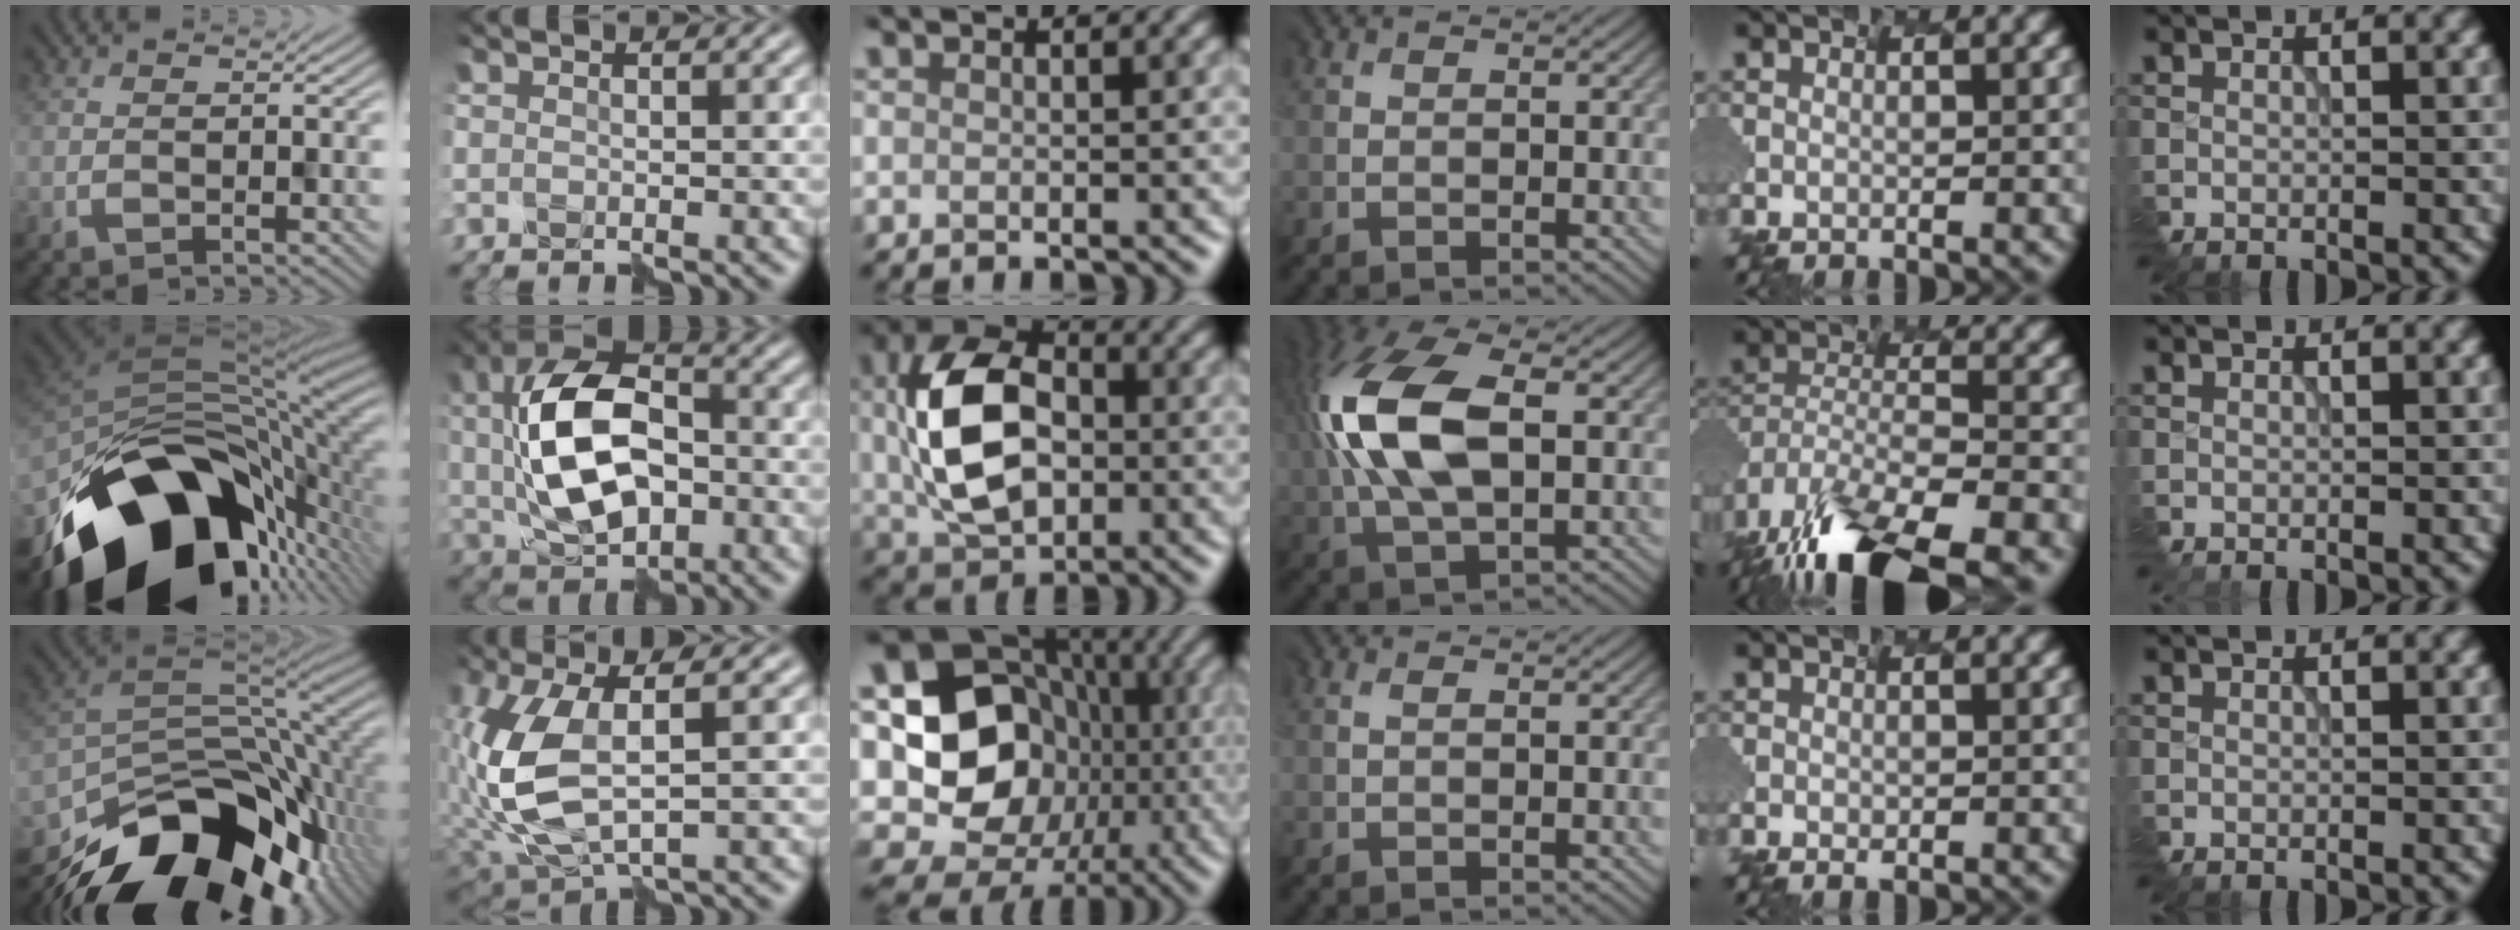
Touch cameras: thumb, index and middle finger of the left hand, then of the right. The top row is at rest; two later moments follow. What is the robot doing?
{"motion": "assemble", "object": "markers"}